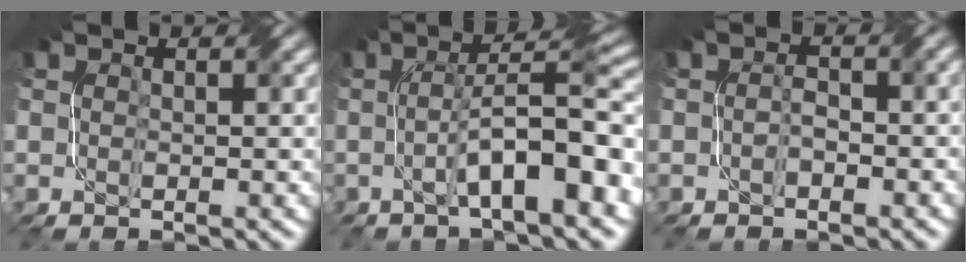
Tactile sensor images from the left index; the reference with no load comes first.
{"total": 9.0, "force": [-1.6, 1.9, 8.6], "torque": [-0.123, 0.020, -0.029]}
{"total": 1.7, "force": [-0.7, 0.8, 1.2], "torque": [-0.023, 0.002, -0.013]}